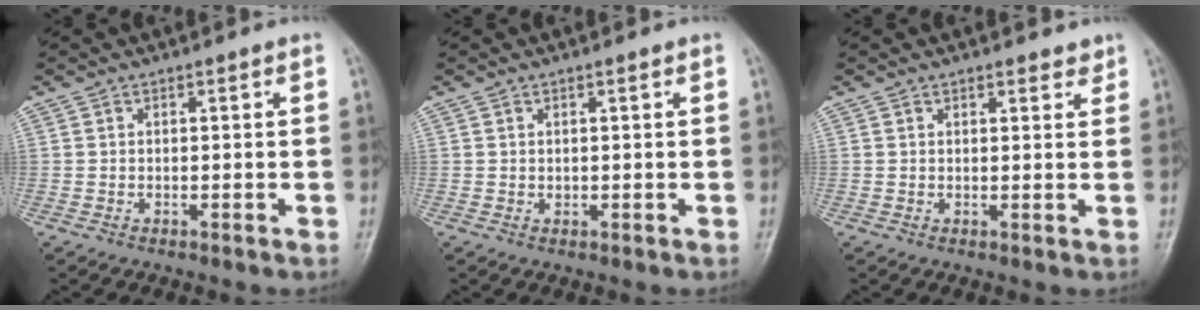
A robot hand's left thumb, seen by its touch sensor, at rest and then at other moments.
{"total": 0.7, "force": [0.4, 0.4, 0.5], "torque": [-0.002, -0.002, 0.007]}
{"total": 2.6, "force": [2.0, 1.1, 1.1], "torque": [0.003, -0.009, 0.022]}